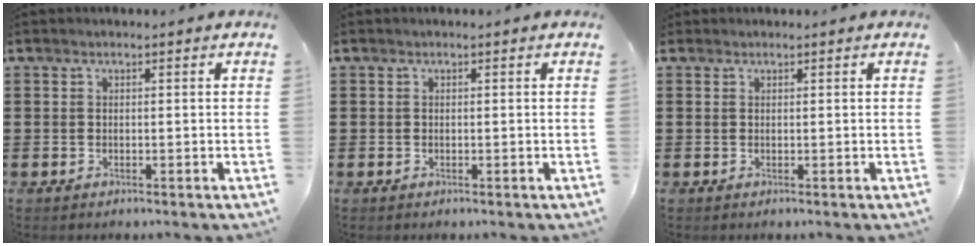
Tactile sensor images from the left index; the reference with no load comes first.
{"total": 0.0}
{"total": 0.5, "force": [0.5, 0.3, 0.0], "torque": [-0.003, 0.001, 0.009]}